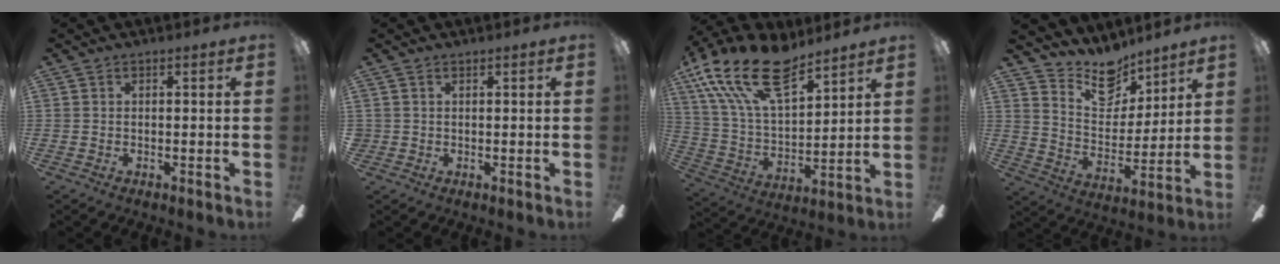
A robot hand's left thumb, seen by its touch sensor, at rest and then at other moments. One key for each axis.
{"total": 0.9, "fx": 0.5, "fy": 0.8, "fz": -0.1, "tx": 0.001, "ty": 0.002, "tz": 0.009}
{"total": 22.3, "fx": 15.0, "fy": 9.4, "fz": 13.5, "tx": -0.281, "ty": -0.086, "tz": 0.267}
{"total": 13.4, "fx": 11.2, "fy": 6.1, "fz": 3.9, "tx": -0.068, "ty": -0.083, "tz": 0.211}